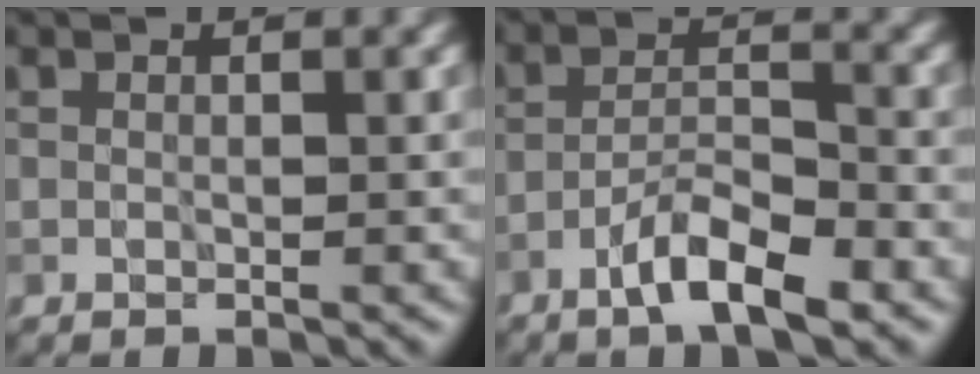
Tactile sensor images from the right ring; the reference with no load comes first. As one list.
[{"total": 4.7, "force": [-3.1, 1.2, 3.3], "torque": [-0.056, 0.009, -0.061]}]